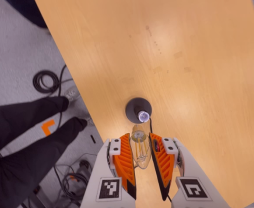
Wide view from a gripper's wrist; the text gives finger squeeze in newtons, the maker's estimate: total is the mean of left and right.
{"total": 13.4, "left": 13.8, "right": 12.9}